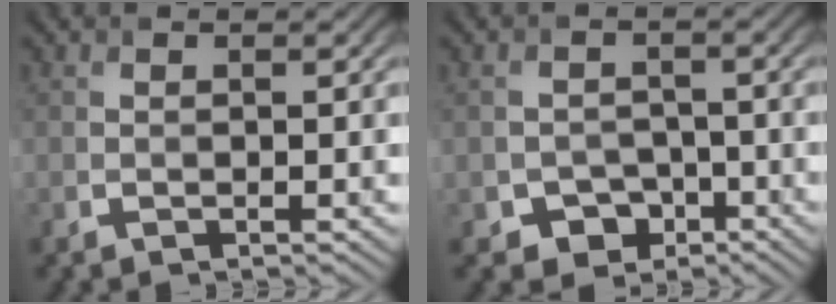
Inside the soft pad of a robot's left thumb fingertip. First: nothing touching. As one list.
[{"total": 3.2, "force": [-2.1, 2.4, 0.4], "torque": [-0.004, -0.005, -0.039]}]